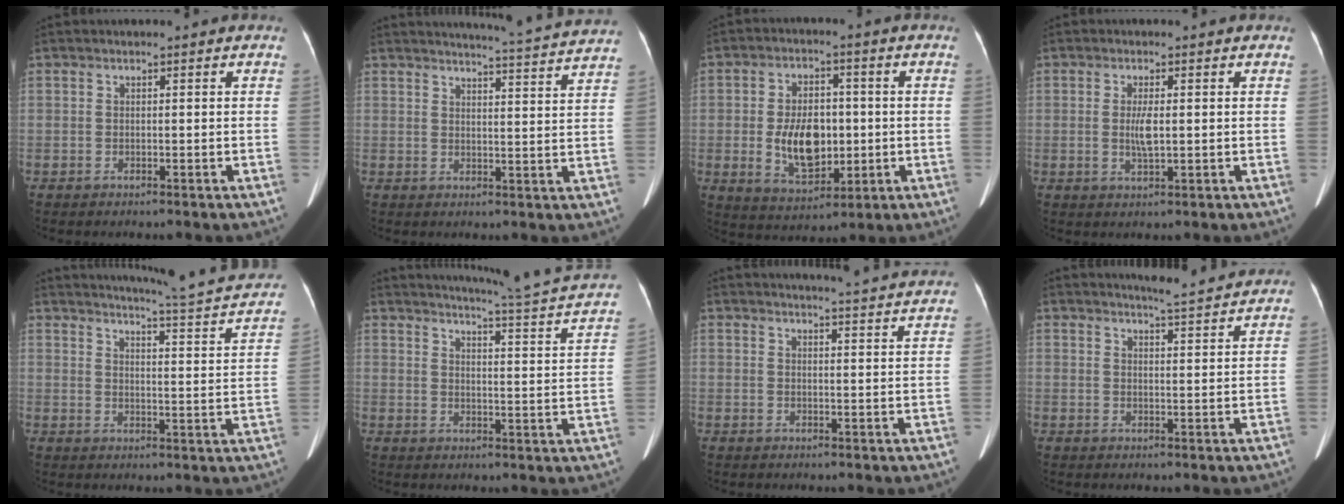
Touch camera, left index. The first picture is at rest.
{"total": 13.9, "force": [13.5, -1.4, 3.4], "torque": [-0.058, -0.051, 0.150]}
{"total": 9.8, "force": [-0.9, 5.6, 8.0], "torque": [-0.152, 0.003, -0.005]}
{"total": 2.9, "force": [0.1, 0.6, 2.9], "torque": [-0.058, -0.004, 0.005]}
{"total": 17.8, "force": [16.8, -0.2, 5.8], "torque": [-0.091, -0.057, 0.199]}
{"total": 18.2, "force": [17.2, -1.3, 5.9], "torque": [-0.097, -0.072, 0.202]}
{"total": 12.3, "force": [11.9, -0.8, 3.0], "torque": [-0.043, -0.029, 0.128]}
{"total": 5.6, "force": [5.5, -0.3, 0.9], "torque": [-0.029, -0.001, 0.070]}